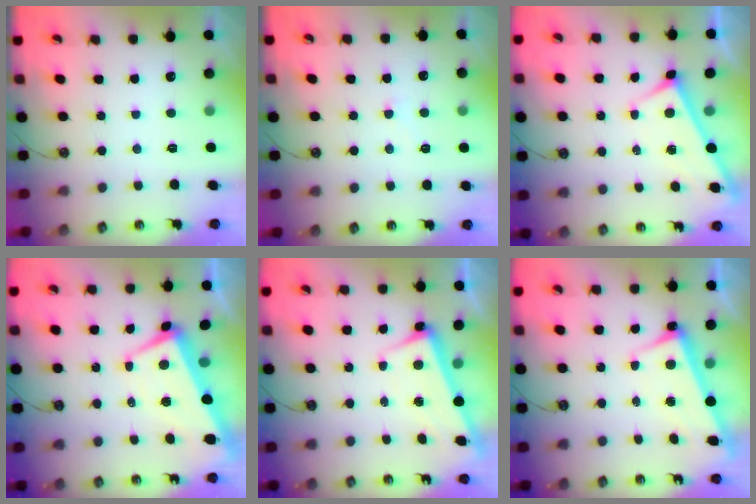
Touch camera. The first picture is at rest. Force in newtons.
{"total": 3.0, "press": 2.8, "slide": 0.8}
{"total": 3.0, "press": 2.9, "slide": 0.3}
{"total": 2.0, "press": 1.6, "slide": 1.2}
{"total": 2.5, "press": 2.4, "slide": 0.6}
{"total": 3.2, "press": 3.1, "slide": 0.7}